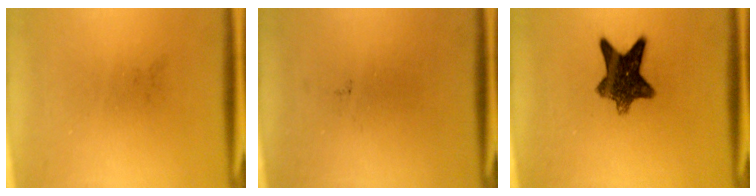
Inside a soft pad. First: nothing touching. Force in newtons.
{"total": 0.0}
{"total": 9.6}